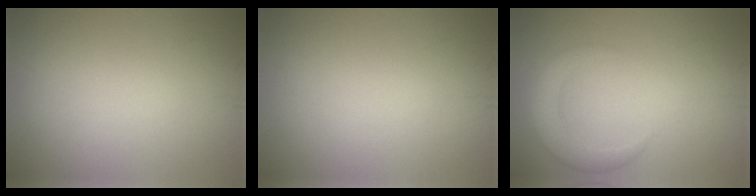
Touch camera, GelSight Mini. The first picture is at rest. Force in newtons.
{"total": 0.0}
{"total": 3.0, "press": 3.0, "slide": 0.3}